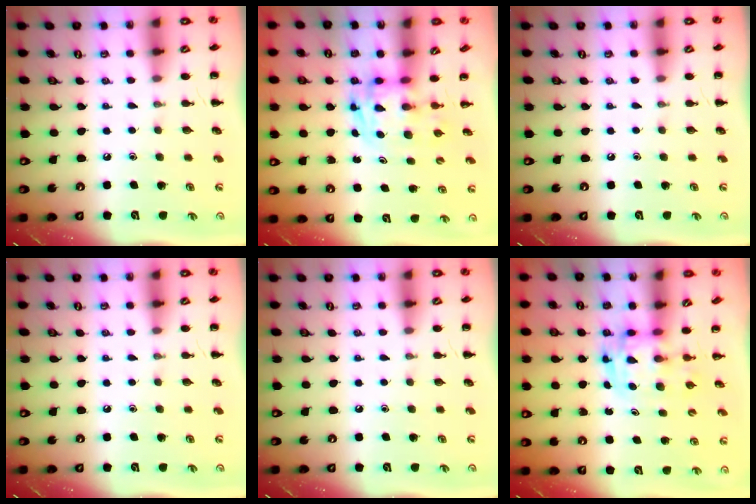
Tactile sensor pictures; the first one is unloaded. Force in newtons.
{"total": 2.8, "press": 2.7, "slide": 0.5}
{"total": 0.0}
{"total": 0.0}
{"total": 0.0}
{"total": 3.0, "press": 3.0, "slide": 0.5}